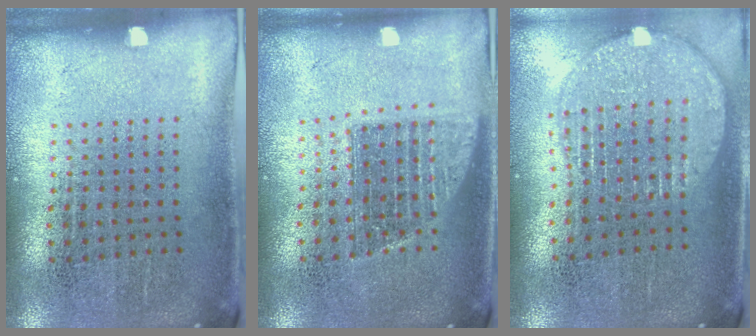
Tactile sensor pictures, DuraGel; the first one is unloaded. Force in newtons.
{"total": 1.3, "press": 1.1, "slide": 0.7}
{"total": 1.9, "press": 1.6, "slide": 1.0}